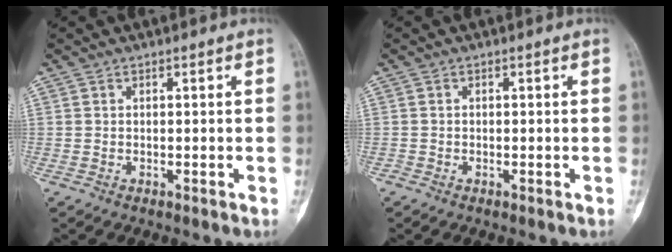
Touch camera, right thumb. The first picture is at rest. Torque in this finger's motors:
{"motor_torque": [-0.09, -0.43, -0.01, -0.12, -0.05]}